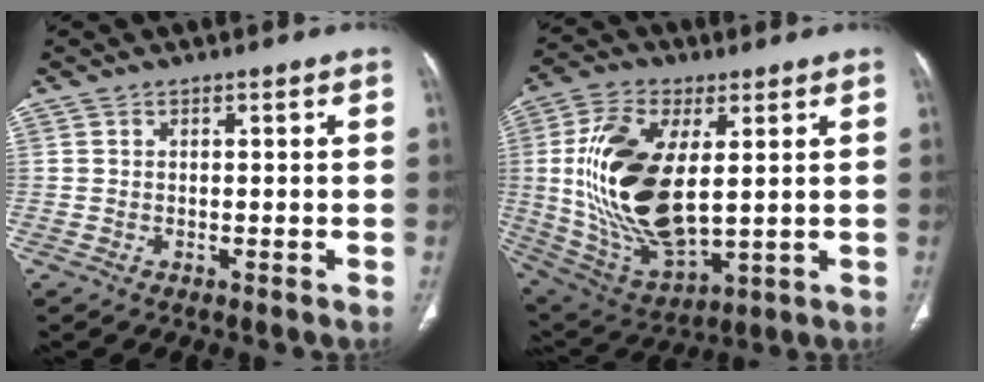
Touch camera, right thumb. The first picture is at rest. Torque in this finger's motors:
{"motor_torque": [-0.22, 4.79, 1.96, 0.37, 0.28]}